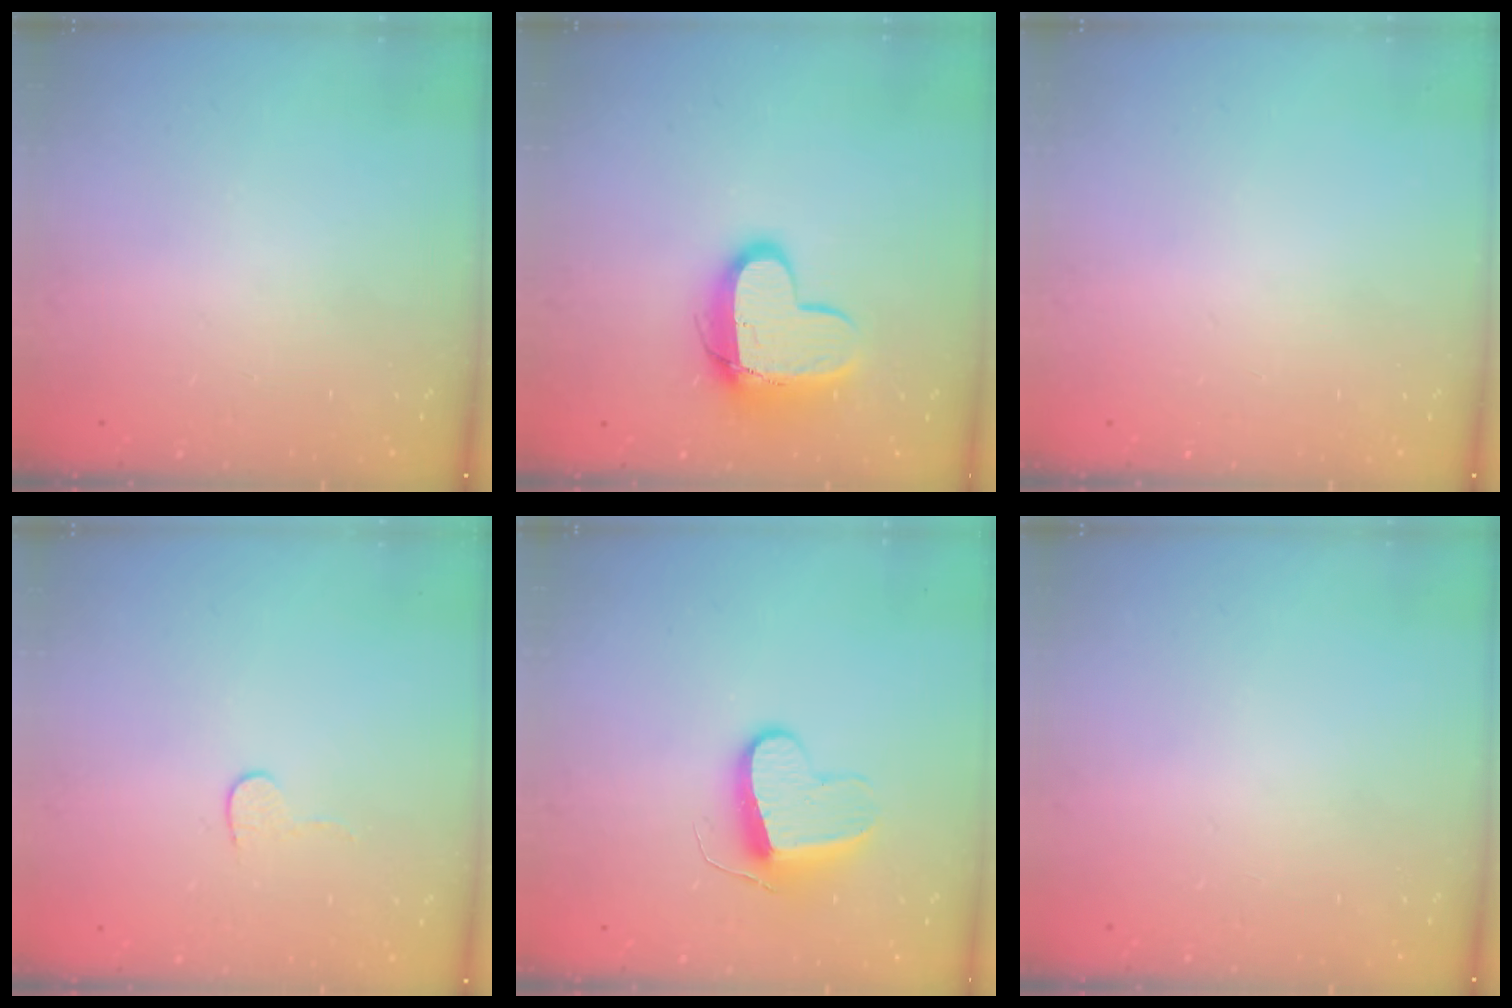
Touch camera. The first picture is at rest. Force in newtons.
{"total": 13.2, "press": 13.2, "slide": 1.2}
{"total": 0.0}
{"total": 4.0, "press": 4.0, "slide": 0.4}
{"total": 10.0, "press": 10.0, "slide": 0.6}
{"total": 0.0}